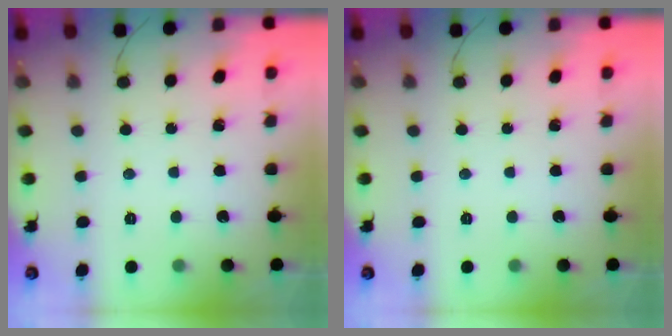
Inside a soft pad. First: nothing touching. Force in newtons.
{"total": 0.0}